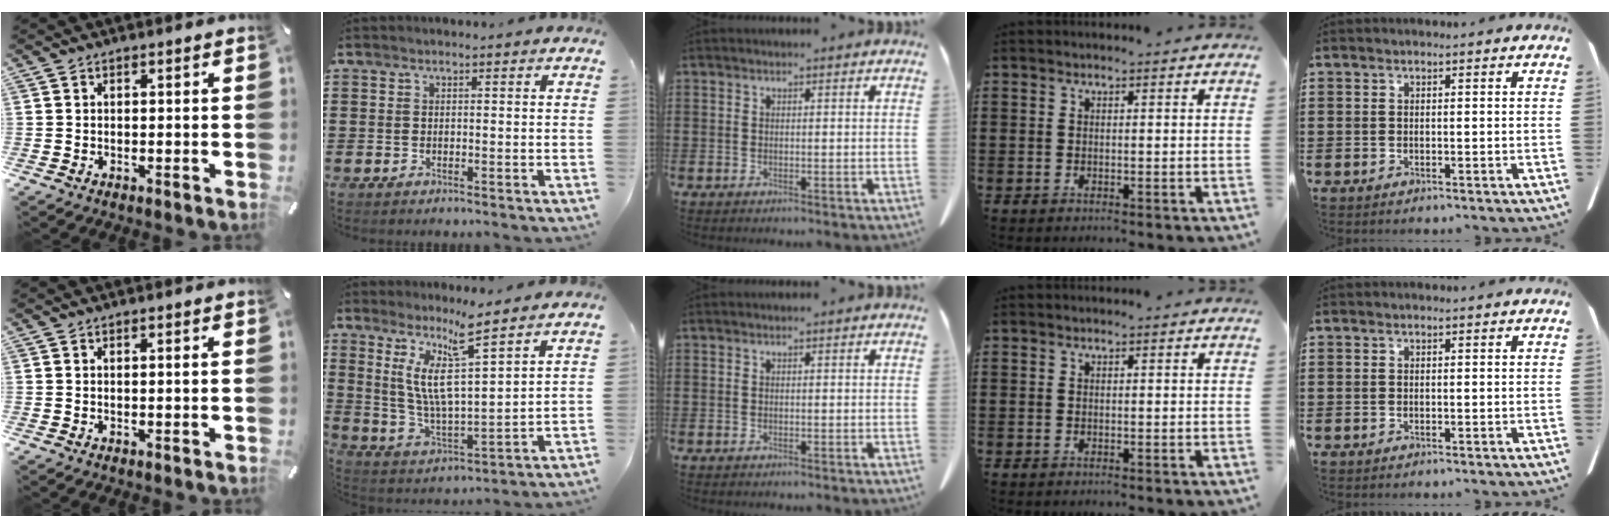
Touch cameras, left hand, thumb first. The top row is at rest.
{"thumb": {"total": 0.5, "force": [0.2, 0.0, 0.5], "torque": [-0.007, -0.001, 0.003]}, "index": {"total": 10.1, "force": [6.4, 1.2, 7.8], "torque": [-0.174, -0.032, 0.108]}}